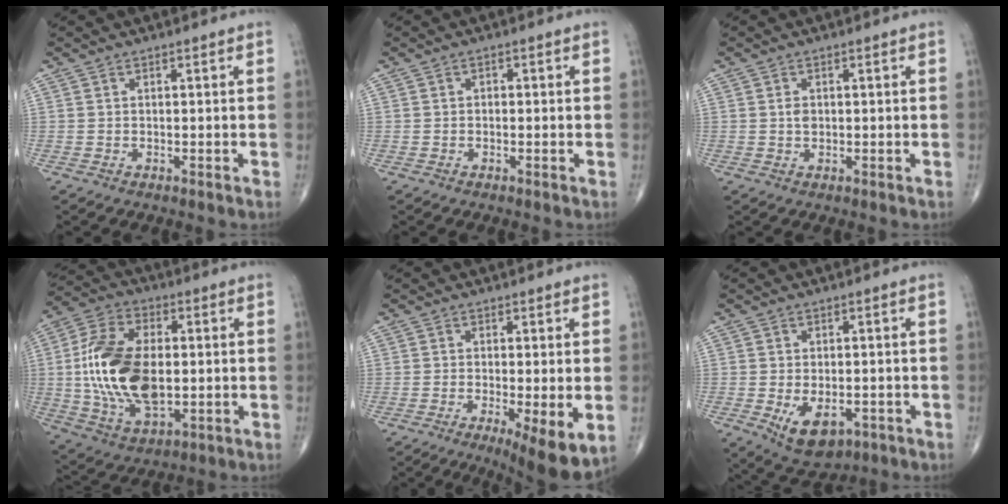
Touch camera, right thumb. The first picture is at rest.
{"total": 0.6, "force": [-0.1, 0.5, 0.4], "torque": [0.000, 0.002, -0.006]}
{"total": 1.4, "force": [0.2, 1.0, 1.0], "torque": [-0.013, 0.001, 0.003]}
{"total": 19.3, "force": [-0.1, 11.0, 15.9], "torque": [-0.311, 0.001, 0.005]}
{"total": 9.4, "force": [-2.7, 2.4, 8.7], "torque": [-0.133, -0.023, -0.039]}
{"total": 8.2, "force": [-2.7, 4.8, 6.0], "torque": [-0.083, 0.000, -0.027]}